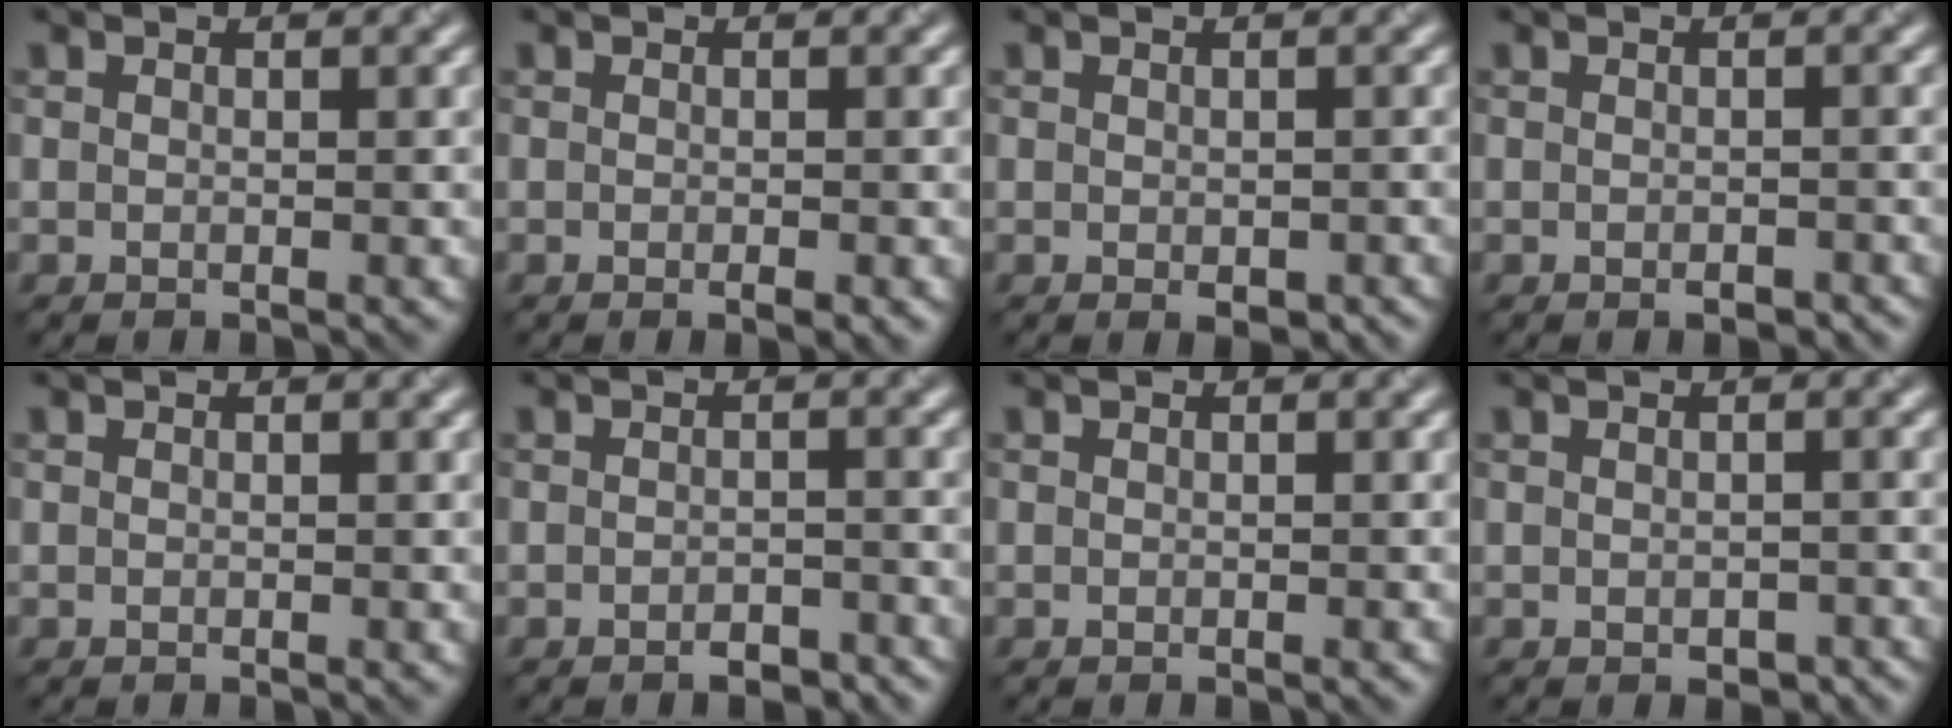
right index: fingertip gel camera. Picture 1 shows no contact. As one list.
[{"total": 1.0, "force": [-0.5, 0.1, 0.9], "torque": [-0.012, -0.004, -0.006]}, {"total": 1.5, "force": [-0.6, 0.7, 1.2], "torque": [-0.016, -0.007, -0.003]}, {"total": 1.1, "force": [-0.6, 0.5, 0.7], "torque": [-0.011, -0.004, -0.007]}, {"total": 0.0}, {"total": 1.8, "force": [-1.4, 0.7, 0.9], "torque": [-0.011, 0.002, -0.021]}, {"total": 0.0}, {"total": 1.5, "force": [-0.7, 1.0, 1.0], "torque": [-0.015, -0.009, -0.004]}]